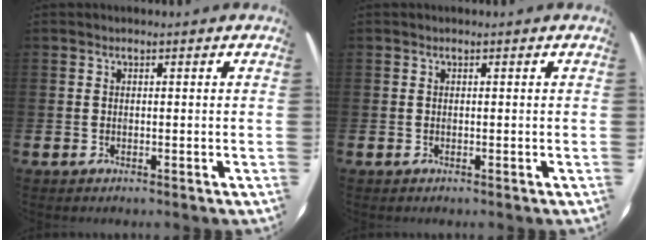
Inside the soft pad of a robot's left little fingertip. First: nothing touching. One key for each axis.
{"total": 0.0}